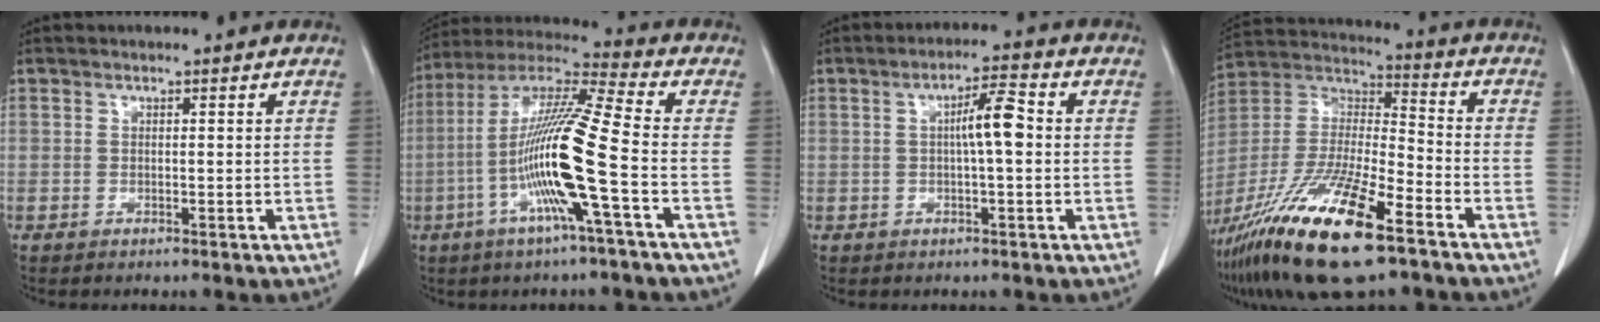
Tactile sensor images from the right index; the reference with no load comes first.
{"total": 16.0, "force": [-4.2, -0.8, 15.4], "torque": [-0.302, -0.002, -0.092]}
{"total": 5.4, "force": [0.3, 0.6, 5.3], "torque": [-0.090, 0.013, 0.003]}
{"total": 22.9, "force": [-14.2, 4.0, 17.5], "torque": [-0.366, -0.044, -0.263]}